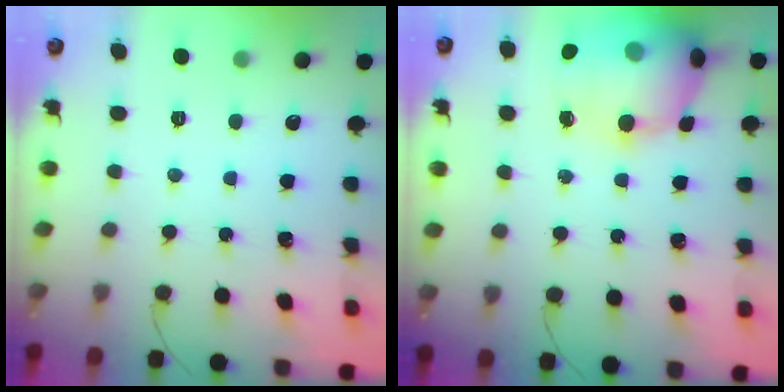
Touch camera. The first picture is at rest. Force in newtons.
{"total": 21.9, "press": 20.4, "slide": 7.9}